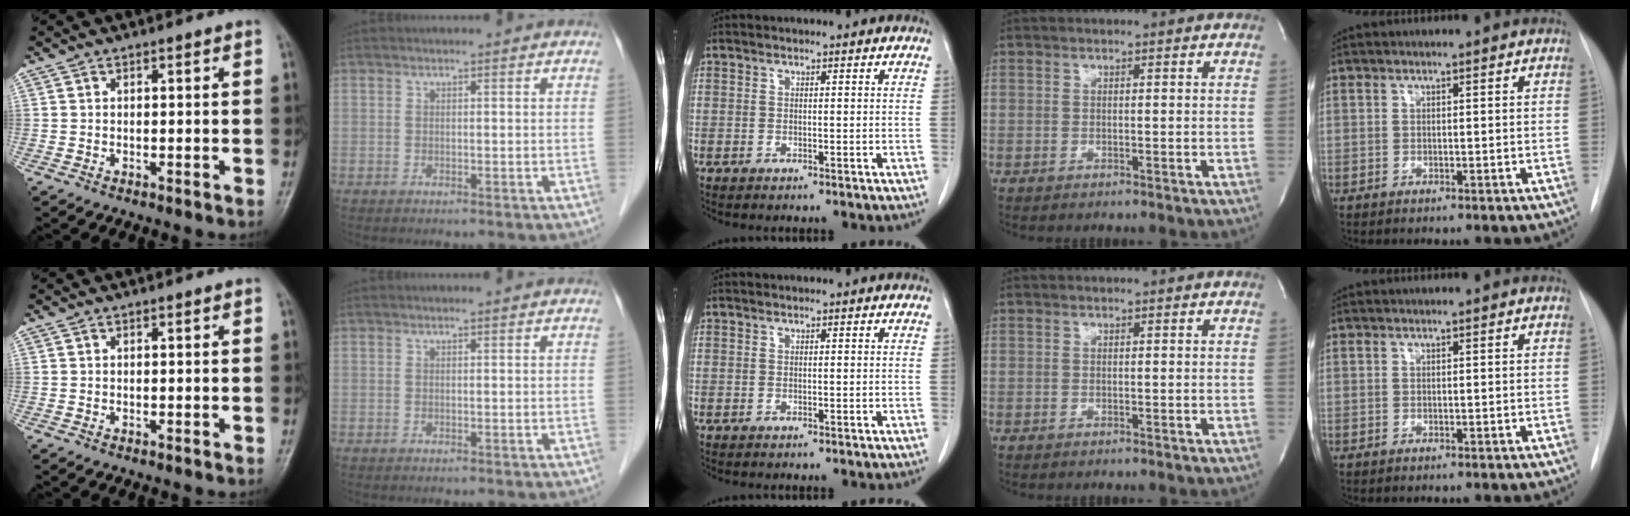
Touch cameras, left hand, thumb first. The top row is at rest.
{}